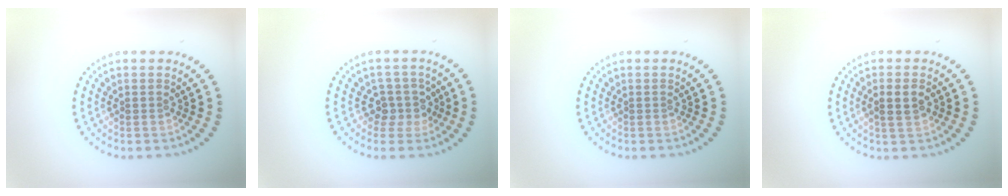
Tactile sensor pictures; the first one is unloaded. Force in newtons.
{"total": 2.3, "press": 1.9, "slide": 1.3}
{"total": 0.0}
{"total": 2.0, "press": 2.0, "slide": 0.4}